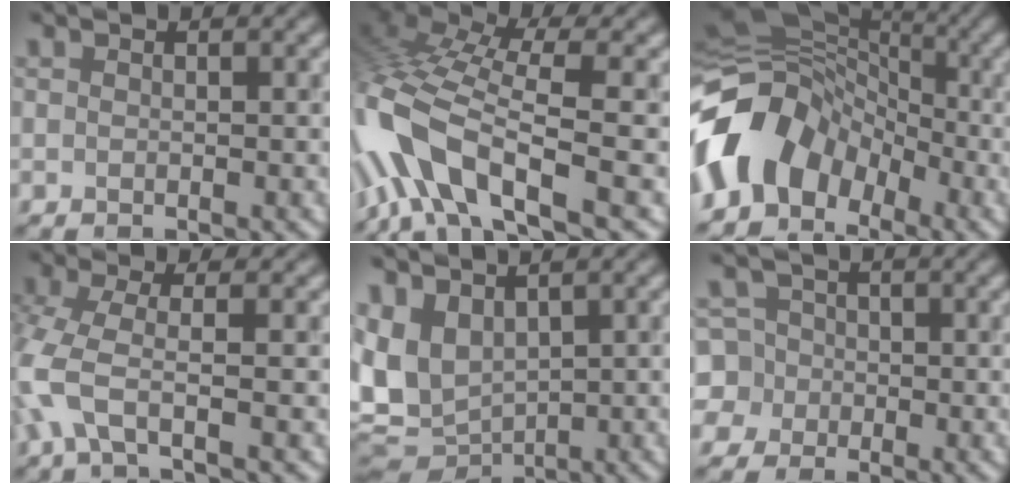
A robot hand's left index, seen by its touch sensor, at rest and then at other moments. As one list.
[{"total": 11.0, "force": [-3.8, 4.5, 9.3], "torque": [-0.195, 0.014, -0.087]}, {"total": 9.8, "force": [-4.6, 6.8, 5.3], "torque": [-0.088, 0.013, -0.107]}, {"total": 4.3, "force": [-1.7, 1.2, 3.8], "torque": [-0.098, -0.006, -0.044]}, {"total": 8.3, "force": [1.2, 5.8, 5.9], "torque": [-0.129, -0.004, 0.040]}, {"total": 6.4, "force": [-1.4, 6.1, 1.5], "torque": [-0.035, 0.019, -0.059]}]